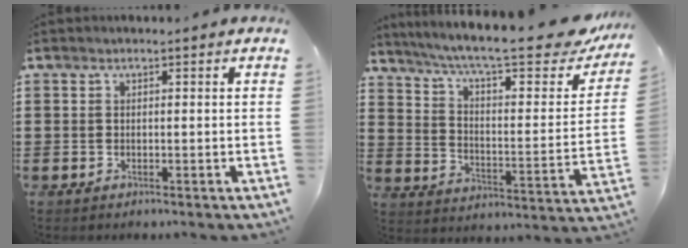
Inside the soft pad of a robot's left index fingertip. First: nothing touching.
{"total": 10.4, "force": [8.3, 1.1, 6.3], "torque": [-0.135, -0.055, 0.134]}